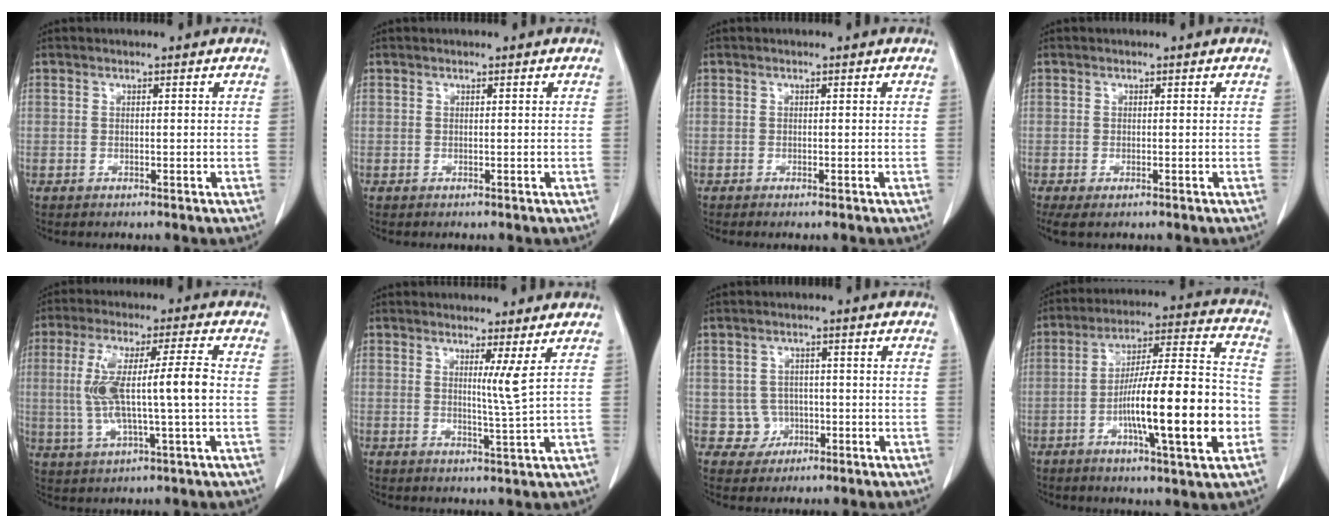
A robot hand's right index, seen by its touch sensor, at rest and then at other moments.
{"total": 0.0}
{"total": 0.6, "force": [-0.4, -0.1, 0.4], "torque": [-0.010, -0.002, -0.006]}
{"total": 2.5, "force": [-1.6, 0.8, 1.7], "torque": [-0.030, -0.009, -0.023]}
{"total": 11.8, "force": [-0.2, 1.0, 11.8], "torque": [-0.234, 0.016, -0.001]}
{"total": 2.9, "force": [1.2, -1.1, 2.3], "torque": [-0.043, -0.019, 0.025]}
{"total": 3.4, "force": [-0.8, 3.3, 0.0], "torque": [0.012, 0.012, -0.006]}
{"total": 18.9, "force": [-5.0, 1.7, 18.1], "torque": [-0.292, 0.007, -0.077]}